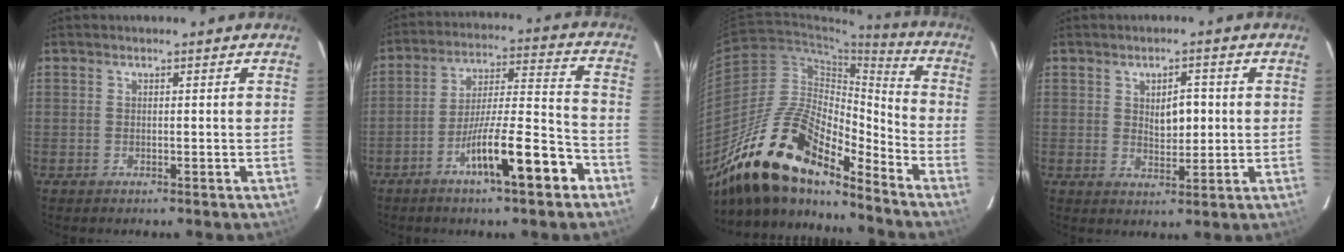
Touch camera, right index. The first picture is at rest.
{"total": 13.4, "force": [-7.3, 1.3, 11.2], "torque": [-0.187, 0.002, -0.122]}
{"total": 18.9, "force": [-14.8, 5.6, 10.3], "torque": [-0.186, 0.020, -0.268]}
{"total": 4.5, "force": [0.7, 2.1, 3.9], "torque": [-0.061, 0.001, 0.018]}